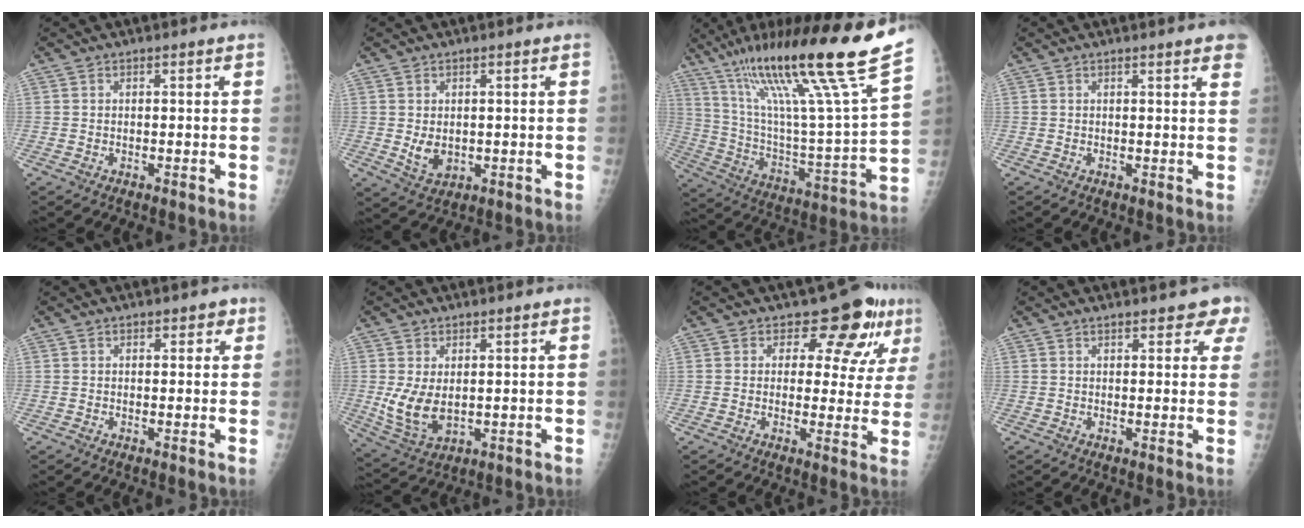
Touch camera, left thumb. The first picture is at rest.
{"total": 4.5, "force": [0.0, 3.3, 3.1], "torque": [-0.041, -0.011, 0.013]}
{"total": 30.0, "force": [19.3, 1.7, 23.0], "torque": [-0.367, -0.058, 0.332]}
{"total": 4.7, "force": [3.4, 0.6, 3.2], "torque": [-0.029, -0.002, 0.028]}
{"total": 2.1, "force": [1.2, 1.4, 1.1], "torque": [0.008, -0.002, 0.010]}
{"total": 7.7, "force": [0.5, 4.8, 6.0], "torque": [-0.114, -0.015, 0.026]}
{"total": 9.1, "force": [5.9, 5.3, 4.4], "torque": [-0.017, -0.033, 0.061]}
{"total": 4.8, "force": [3.9, 2.0, 1.9], "torque": [0.012, -0.013, 0.036]}